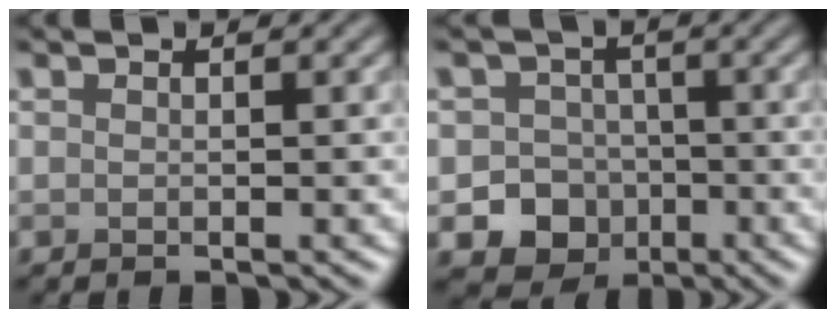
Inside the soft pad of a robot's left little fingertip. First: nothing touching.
{"total": 9.0, "force": [-3.8, 7.8, 2.3], "torque": [-0.006, -0.028, -0.079]}